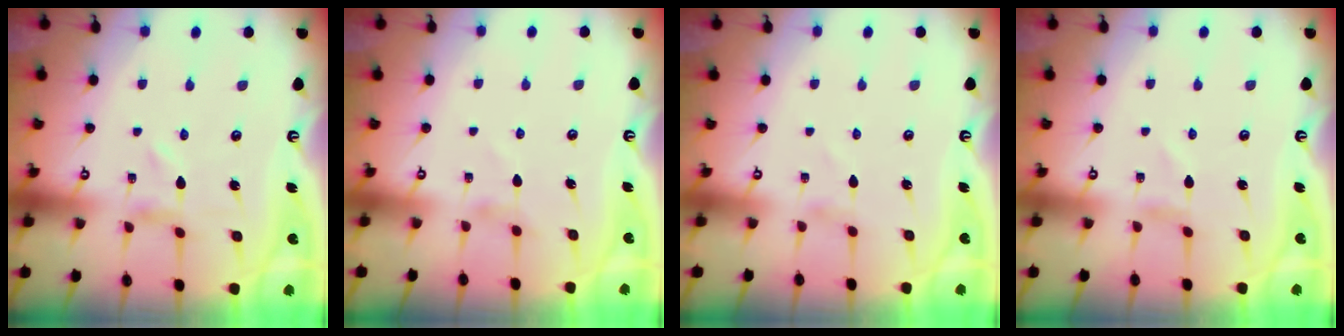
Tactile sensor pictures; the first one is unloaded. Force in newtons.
{"total": 2.5, "press": 2.5, "slide": 0.4}
{"total": 1.2, "press": 1.2, "slide": 0.1}
{"total": 0.7, "press": 0.7, "slide": 0.2}